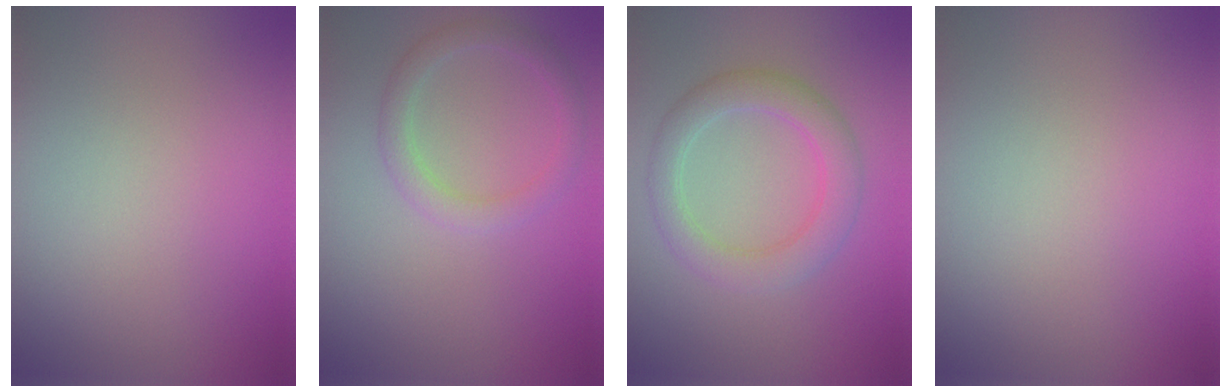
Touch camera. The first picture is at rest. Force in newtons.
{"total": 2.3, "press": 2.3, "slide": 0.1}
{"total": 4.1, "press": 4.1, "slide": 0.3}
{"total": 0.0}